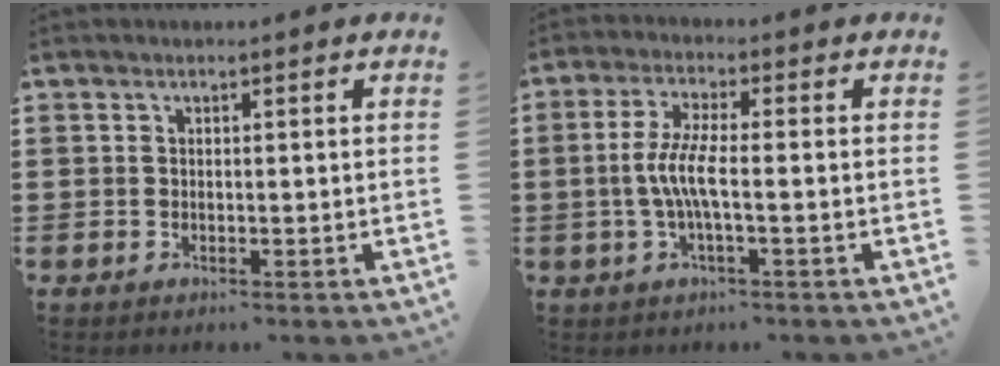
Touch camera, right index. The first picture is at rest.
{"total": 5.6, "force": [-1.2, 0.8, 5.4], "torque": [-0.125, -0.010, -0.033]}